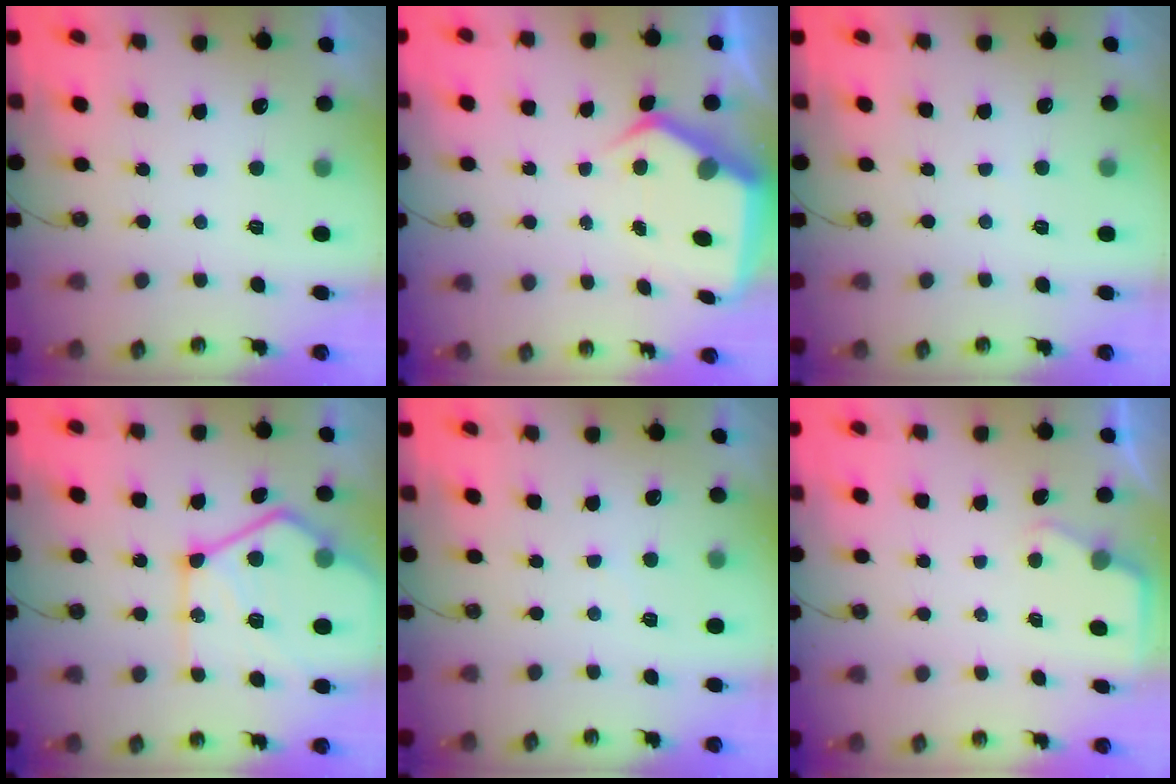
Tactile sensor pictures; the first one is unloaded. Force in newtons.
{"total": 7.2, "press": 7.2, "slide": 0.7}
{"total": 2.7, "press": 2.6, "slide": 0.4}
{"total": 23.3, "press": 23.1, "slide": 2.7}
{"total": 2.2, "press": 2.2, "slide": 0.3}
{"total": 2.4, "press": 2.4, "slide": 0.3}